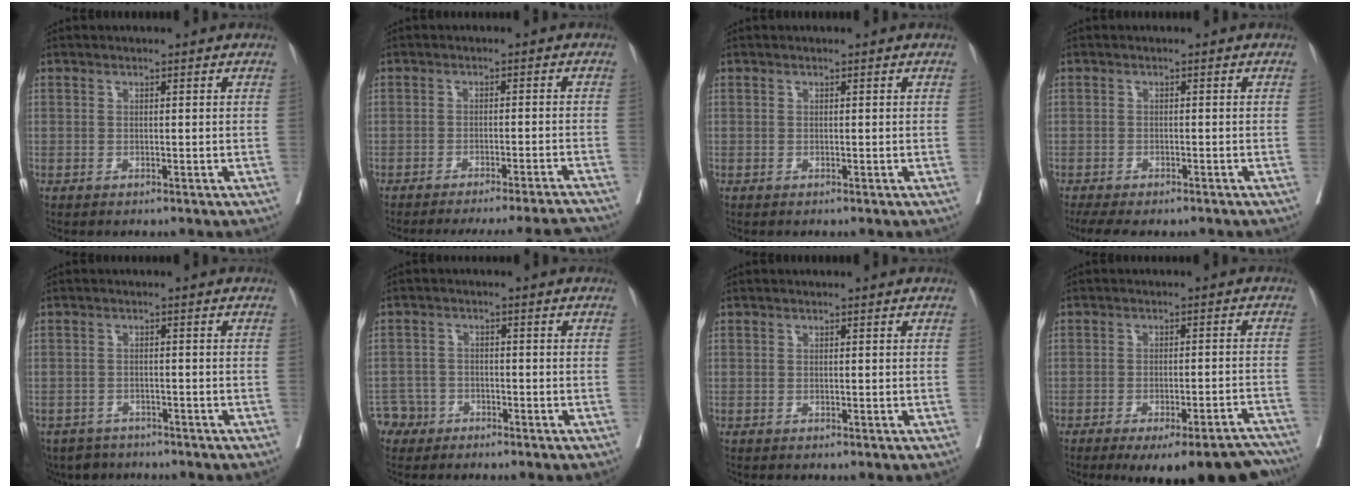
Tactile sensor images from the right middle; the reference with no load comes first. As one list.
[{"total": 14.0, "force": [-13.3, -1.2, 4.1], "torque": [-0.054, -0.012, -0.170]}, {"total": 0.0}, {"total": 7.4, "force": [-6.1, 2.2, 3.5], "torque": [-0.053, -0.006, -0.088]}, {"total": 5.3, "force": [-4.6, 2.5, 0.3], "torque": [0.004, -0.004, -0.073]}, {"total": 3.4, "force": [-2.3, 2.4, -0.7], "torque": [0.011, 0.009, -0.048]}, {"total": 0.0}, {"total": 16.2, "force": [-14.3, 2.6, 7.3], "torque": [-0.050, 0.007, -0.181]}]